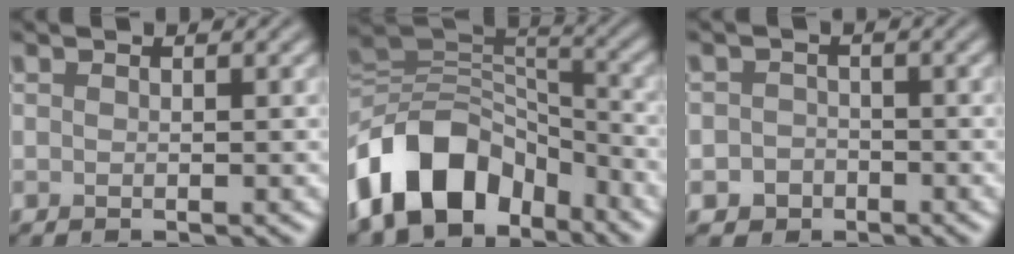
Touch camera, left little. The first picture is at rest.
{"total": 12.0, "force": [-6.5, 7.8, 6.5], "torque": [-0.119, 0.015, -0.127]}
{"total": 2.0, "force": [-0.9, 1.7, 0.3], "torque": [0.009, 0.002, -0.020]}